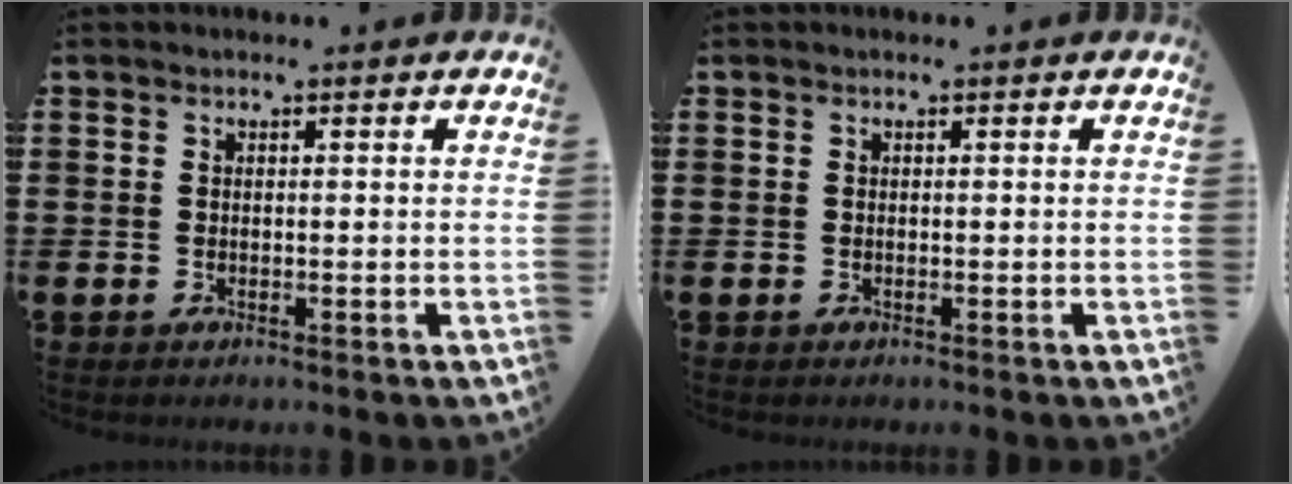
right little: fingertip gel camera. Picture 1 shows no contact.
{"total": 0.0}